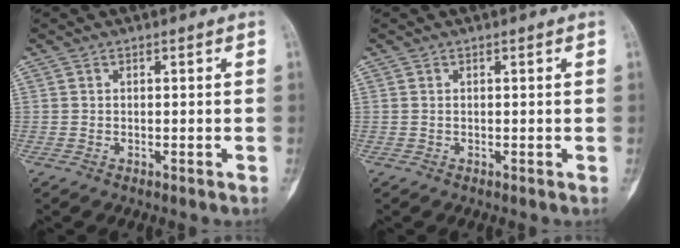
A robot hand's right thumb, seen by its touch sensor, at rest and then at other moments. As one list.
[{"total": 0.0}]